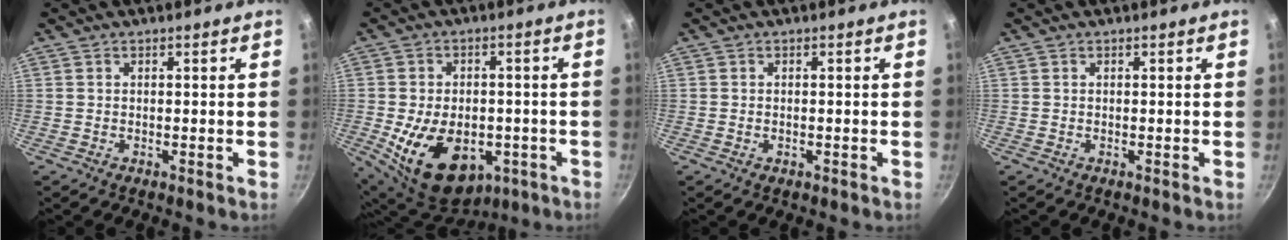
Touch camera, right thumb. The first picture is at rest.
{"total": 17.6, "force": [-4.8, 11.7, 12.3], "torque": [-0.183, 0.000, -0.054]}
{"total": 0.7, "force": [-0.3, 0.5, 0.5], "torque": [-0.007, 0.000, -0.005]}
{"total": 0.0}